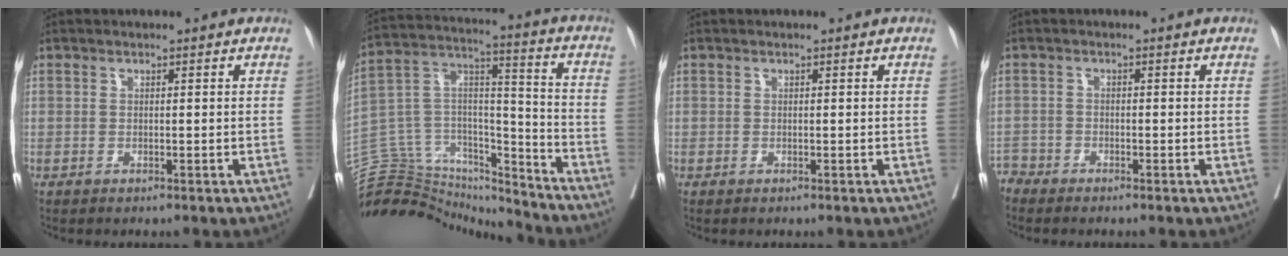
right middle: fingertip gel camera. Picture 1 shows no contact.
{"total": 21.1, "force": [-20.2, 4.9, 3.3], "torque": [-0.073, 0.065, -0.328]}
{"total": 0.0}
{"total": 1.8, "force": [-1.7, 0.3, -0.5], "torque": [0.016, -0.004, -0.037]}